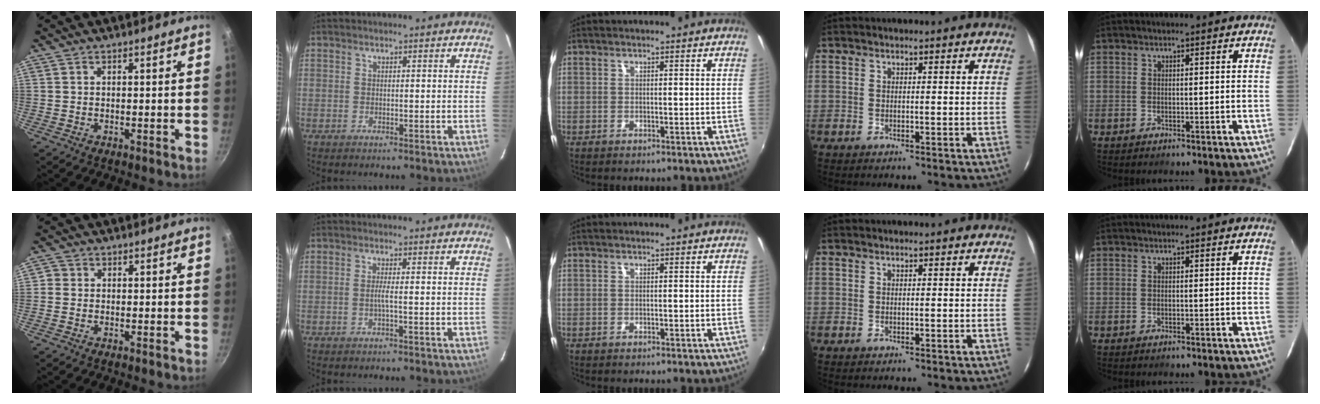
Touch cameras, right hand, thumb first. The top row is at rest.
{"thumb": {"total": 1.4, "force": [-0.1, 1.3, 0.5], "torque": [-0.004, 0.003, -0.006]}, "index": {"total": 1.3, "force": [-0.4, -0.4, 1.2], "torque": [-0.021, -0.002, -0.010]}}